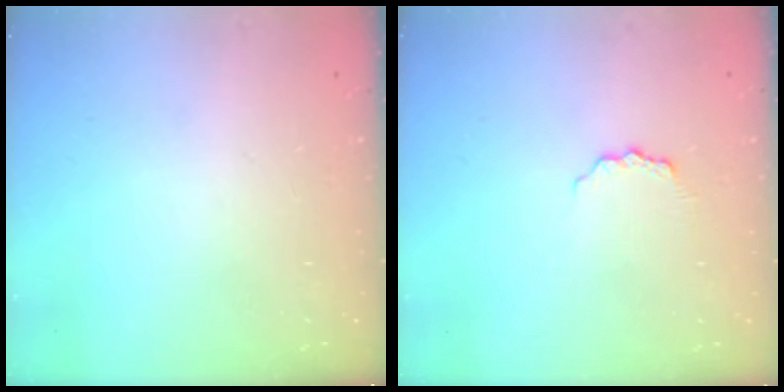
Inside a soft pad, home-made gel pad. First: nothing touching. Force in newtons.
{"total": 3.6, "press": 3.6, "slide": 0.4}